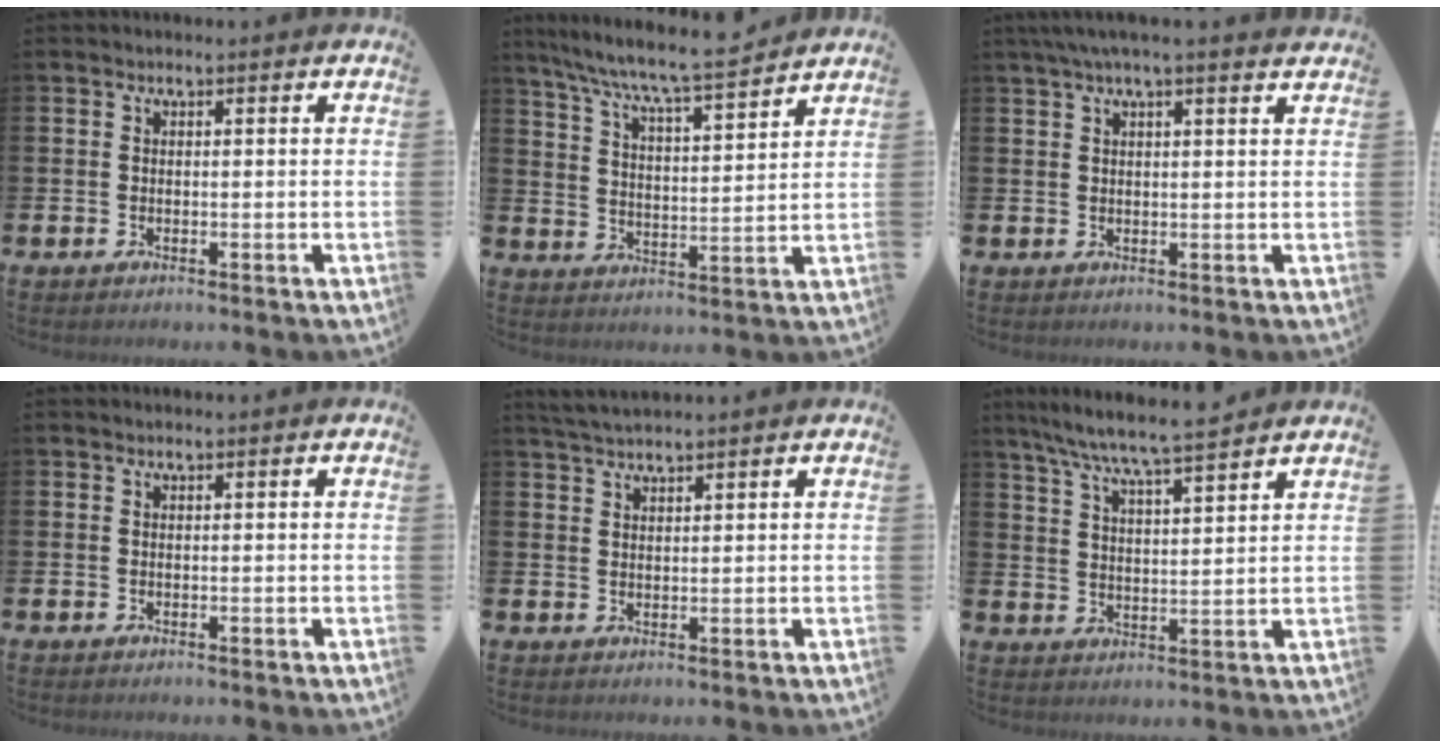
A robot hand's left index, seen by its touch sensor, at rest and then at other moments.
{"total": 7.8, "force": [7.5, -0.1, 2.4], "torque": [-0.077, -0.056, 0.129]}
{"total": 3.3, "force": [2.6, 0.0, 1.9], "torque": [-0.036, -0.003, 0.046]}
{"total": 0.0}
{"total": 2.8, "force": [2.6, 0.3, 0.8], "torque": [-0.026, -0.002, 0.051]}
{"total": 7.3, "force": [6.9, -0.1, 2.4], "torque": [-0.073, -0.038, 0.121]}